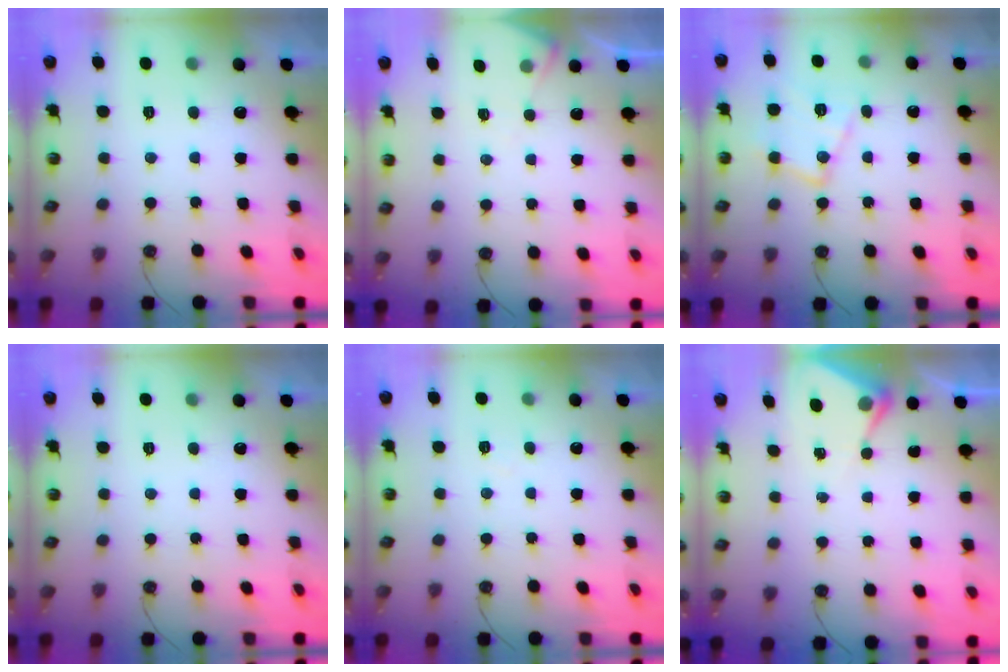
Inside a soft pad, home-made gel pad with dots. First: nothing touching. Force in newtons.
{"total": 4.4, "press": 4.4, "slide": 0.7}
{"total": 13.1, "press": 13.1, "slide": 0.8}
{"total": 0.0}
{"total": 3.8, "press": 3.8, "slide": 0.6}
{"total": 5.6, "press": 5.6, "slide": 0.2}